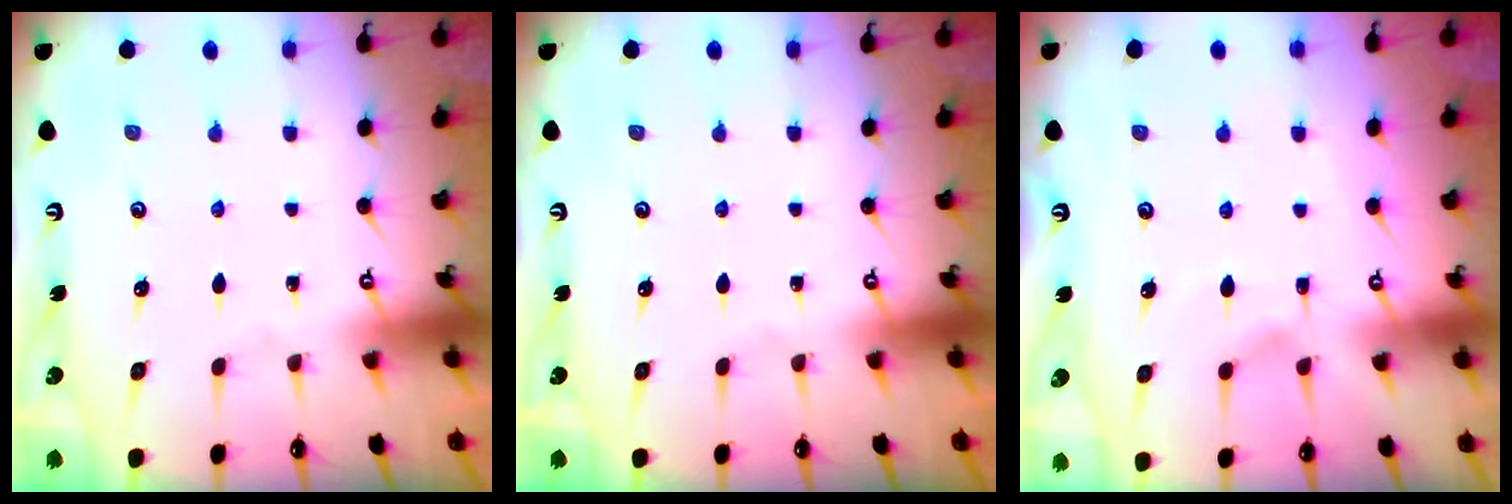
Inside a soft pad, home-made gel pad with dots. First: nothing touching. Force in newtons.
{"total": 0.0}
{"total": 4.4, "press": 4.3, "slide": 0.5}